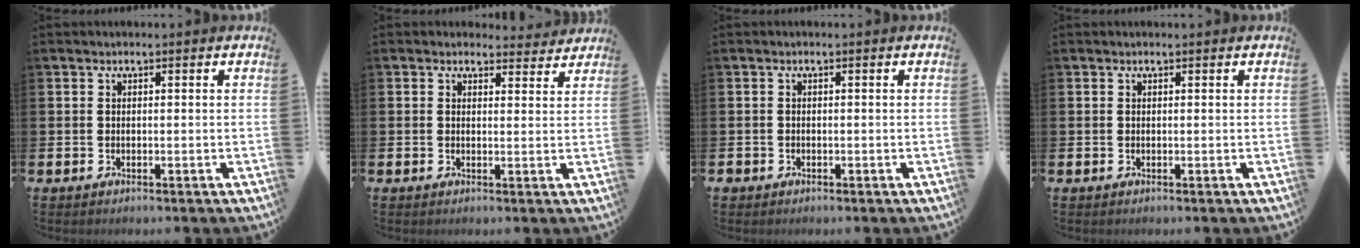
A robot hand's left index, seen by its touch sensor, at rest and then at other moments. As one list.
[{"total": 2.1, "force": [2.0, 0.7, 0.0], "torque": [0.004, -0.011, 0.032]}, {"total": 0.8, "force": [-0.5, 0.6, 0.0], "torque": [-0.002, 0.004, -0.013]}, {"total": 0.0}]